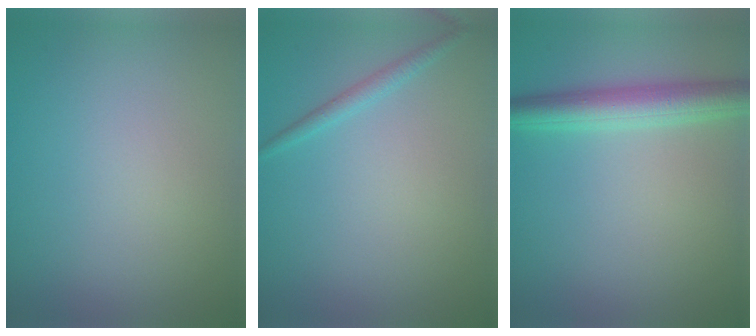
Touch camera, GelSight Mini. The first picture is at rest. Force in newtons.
{"total": 1.1, "press": 1.1, "slide": 0.1}
{"total": 4.3, "press": 4.3, "slide": 0.1}